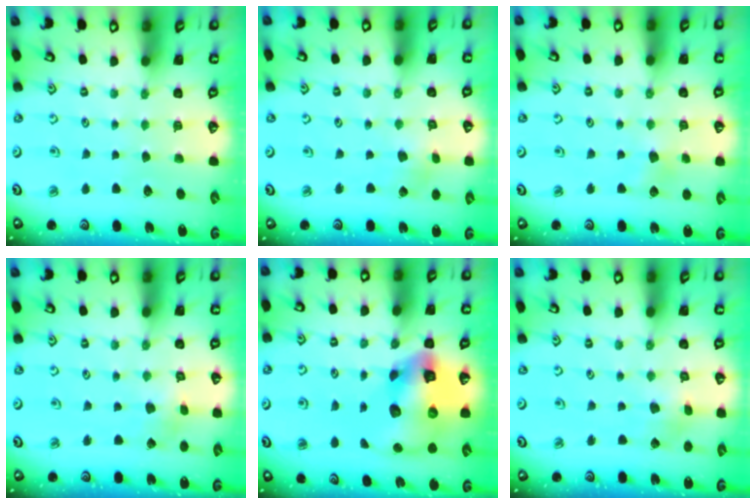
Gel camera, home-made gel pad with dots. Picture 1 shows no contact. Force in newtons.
{"total": 2.6, "press": 2.5, "slide": 0.5}
{"total": 5.2, "press": 5.1, "slide": 0.4}
{"total": 2.0, "press": 1.9, "slide": 0.3}
{"total": 17.3, "press": 17.1, "slide": 2.6}
{"total": 3.0, "press": 3.0, "slide": 0.1}